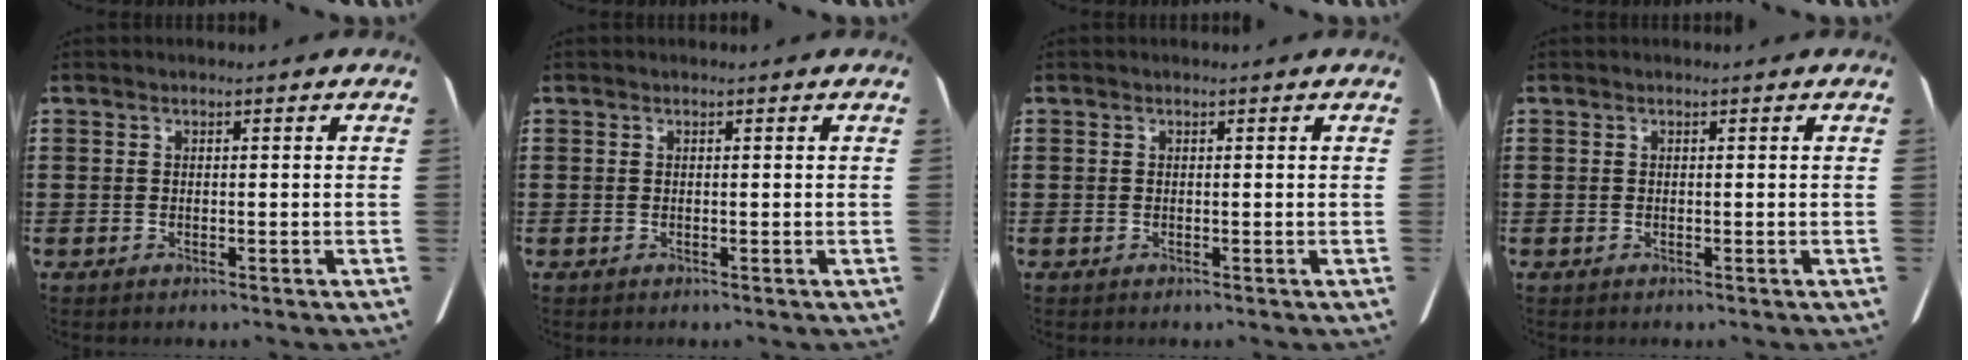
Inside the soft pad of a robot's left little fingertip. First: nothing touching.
{"total": 0.0}
{"total": 0.0}
{"total": 0.0}